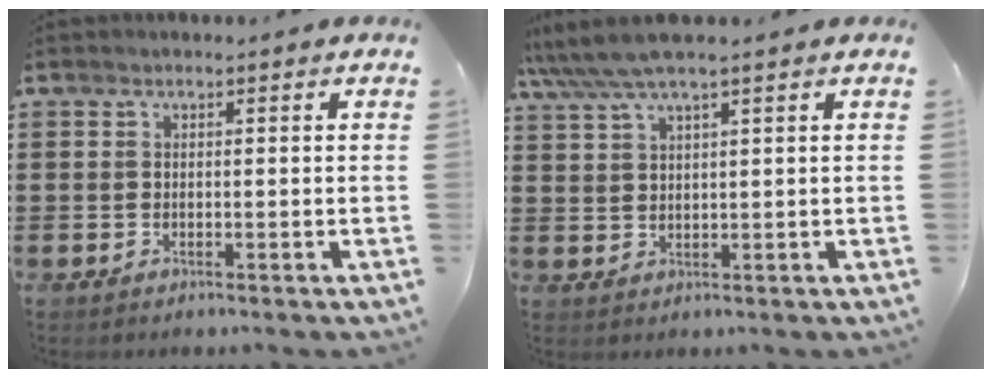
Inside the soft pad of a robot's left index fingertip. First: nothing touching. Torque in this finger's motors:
{"motor_torque": [1.49, -0.64, 0.67, 0.21]}